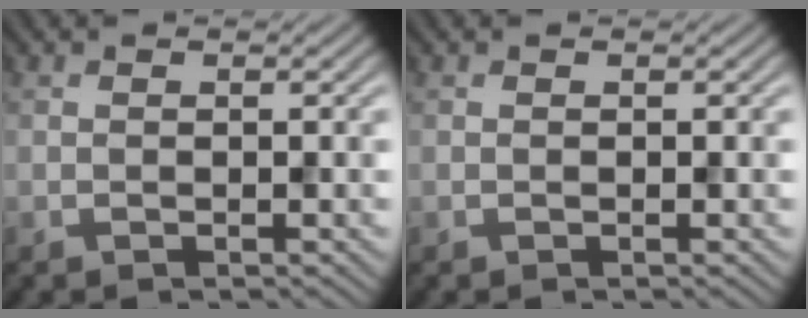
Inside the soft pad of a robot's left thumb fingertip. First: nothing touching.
{"total": 0.0}